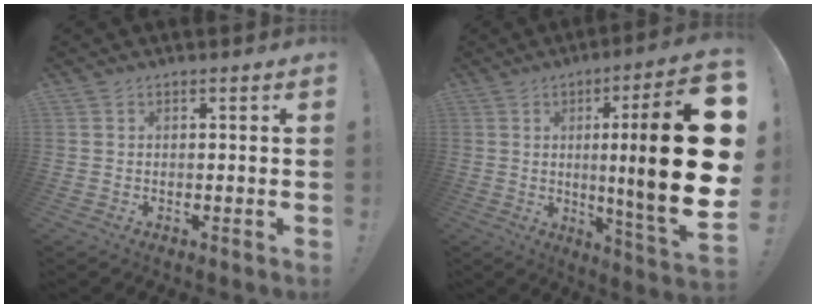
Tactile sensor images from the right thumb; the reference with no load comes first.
{"total": 26.0, "force": [2.0, 1.9, 25.8], "torque": [-0.406, -0.025, 0.025]}